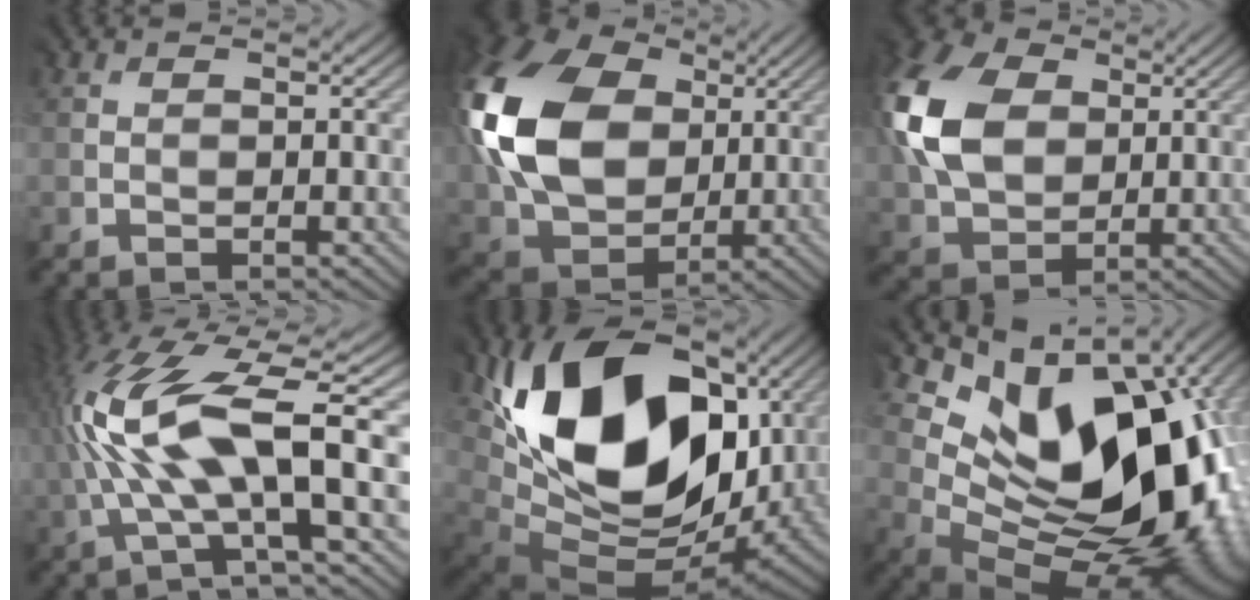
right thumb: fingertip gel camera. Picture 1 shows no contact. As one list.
[{"total": 16.7, "force": [4.0, 12.7, 10.1], "torque": [-0.269, 0.017, 0.077]}, {"total": 12.8, "force": [3.4, 9.7, 7.6], "torque": [-0.208, 0.027, 0.060]}, {"total": 13.0, "force": [1.4, 3.2, 12.5], "torque": [-0.269, 0.022, 0.033]}, {"total": 17.5, "force": [5.0, 11.7, 12.1], "torque": [-0.255, -0.015, 0.110]}, {"total": 15.7, "force": [5.1, 9.7, 11.2], "torque": [-0.132, 0.003, 0.099]}]